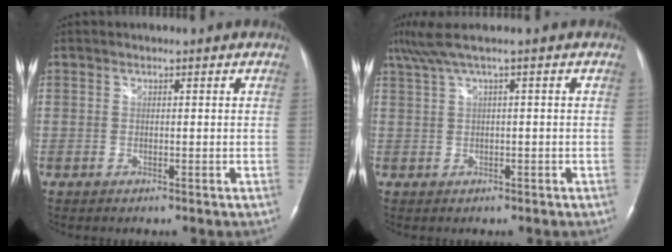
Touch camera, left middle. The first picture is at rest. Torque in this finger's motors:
{"motor_torque": [-0.27, -0.33, -0.01, 0.01]}